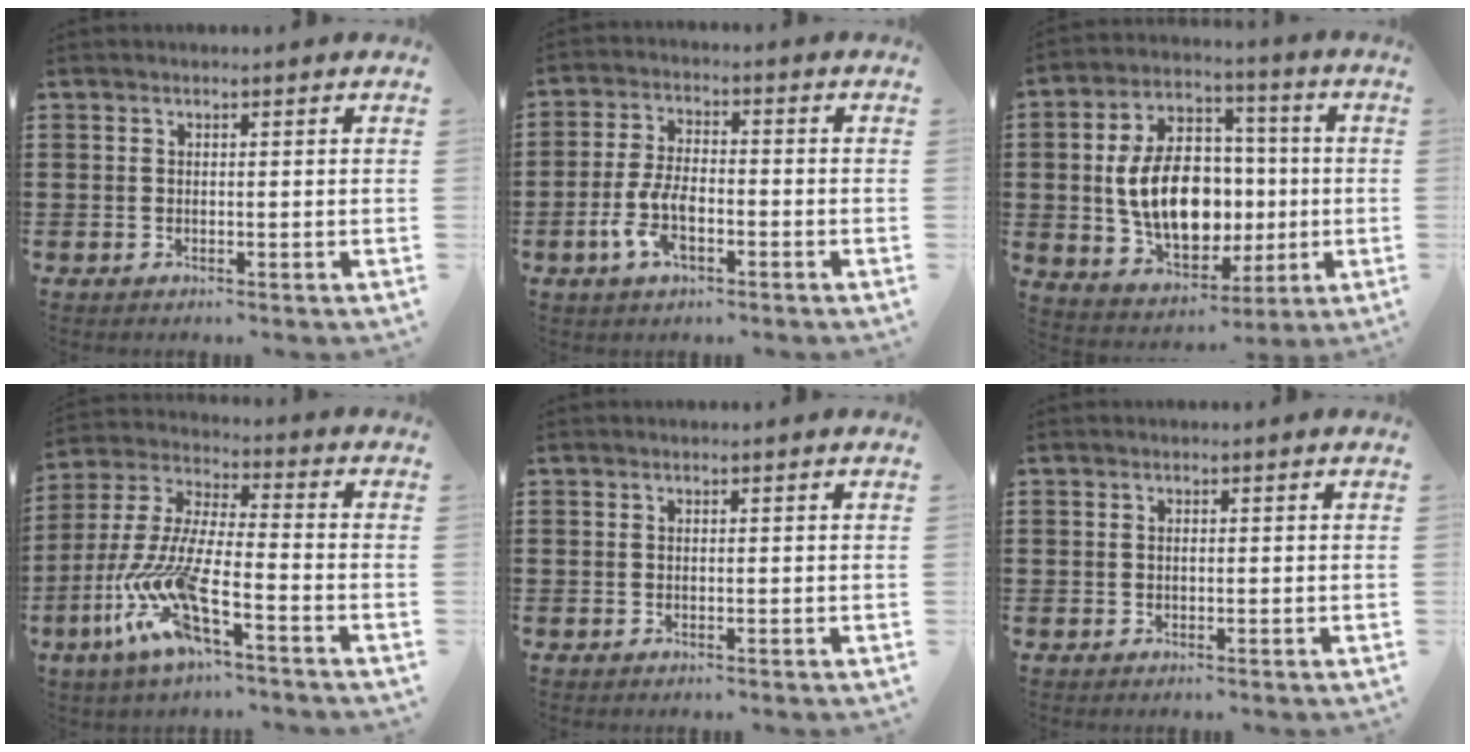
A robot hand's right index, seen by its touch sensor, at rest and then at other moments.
{"total": 6.9, "force": [-2.6, 3.2, 5.5], "torque": [-0.127, 0.002, -0.054]}
{"total": 13.5, "force": [-0.5, 8.8, 10.3], "torque": [-0.217, -0.001, -0.011]}
{"total": 12.2, "force": [-7.7, 2.2, 9.2], "torque": [-0.224, -0.018, -0.160]}
{"total": 0.0}
{"total": 0.0}